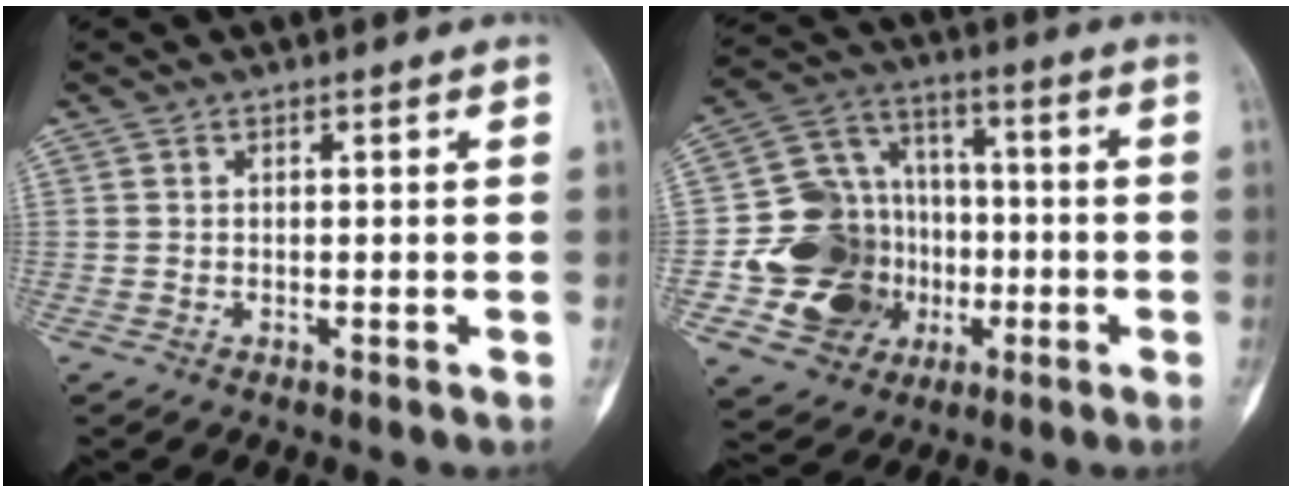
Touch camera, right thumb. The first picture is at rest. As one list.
[{"total": 17.5, "force": [-3.5, 15.6, 7.2], "torque": [-0.082, 0.061, -0.048]}]